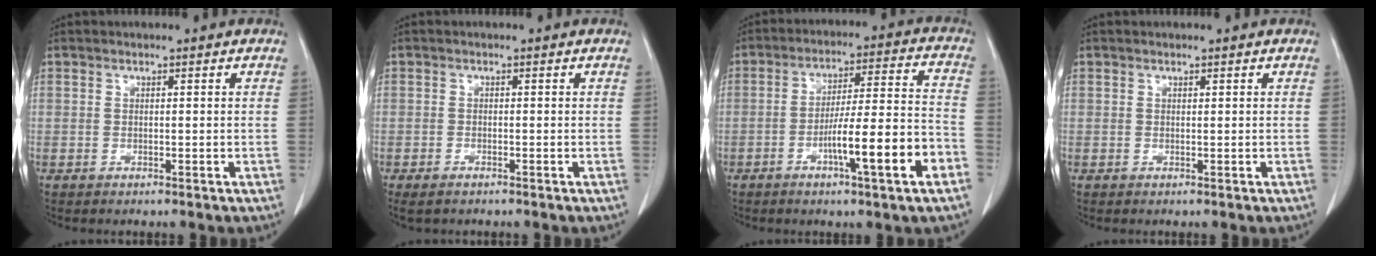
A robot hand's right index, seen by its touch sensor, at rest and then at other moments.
{"total": 2.2, "force": [-1.6, 0.8, 1.2], "torque": [-0.023, -0.005, -0.023]}
{"total": 13.0, "force": [-5.4, 0.2, 11.8], "torque": [-0.189, 0.004, -0.081]}
{"total": 0.0}